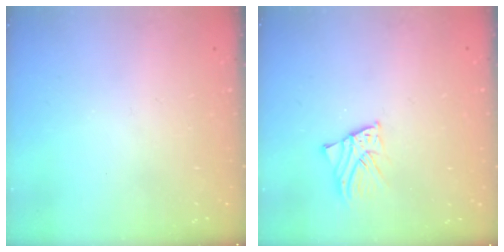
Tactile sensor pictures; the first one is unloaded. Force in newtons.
{"total": 2.2, "press": 2.2, "slide": 0.1}